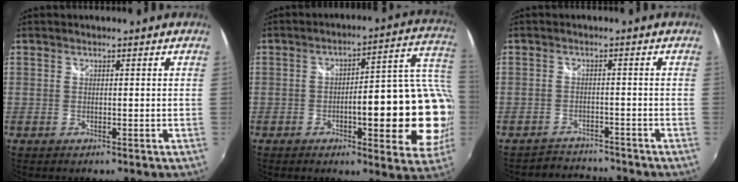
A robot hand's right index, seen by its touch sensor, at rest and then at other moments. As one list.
[{"total": 20.1, "force": [-4.5, 5.6, 18.8], "torque": [-0.240, 0.013, -0.056]}, {"total": 4.5, "force": [-4.4, 0.9, -0.4], "torque": [-0.006, 0.006, -0.075]}]